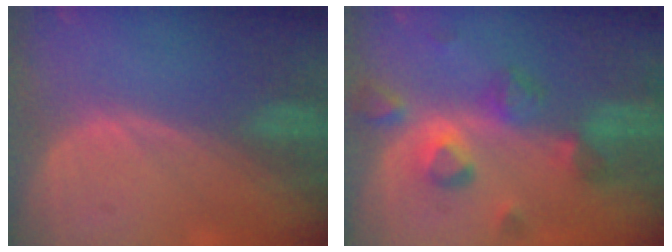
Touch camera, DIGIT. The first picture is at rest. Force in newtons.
{"total": 8.0, "press": 7.7, "slide": 2.1}